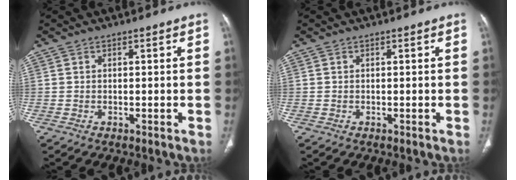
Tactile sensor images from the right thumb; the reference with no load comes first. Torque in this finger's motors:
{"motor_torque": [0.00, 0.00, 0.08, 0.05, 0.02]}